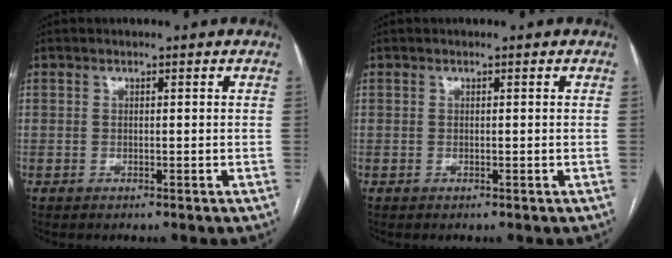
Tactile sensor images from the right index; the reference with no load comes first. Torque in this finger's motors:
{"motor_torque": [0.03, 0.03, 0.00, 0.01]}